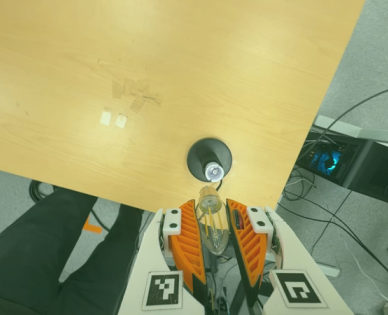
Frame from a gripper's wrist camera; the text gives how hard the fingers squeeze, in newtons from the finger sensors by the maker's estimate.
{"total": 11.3, "left": 12.5, "right": 10.1}